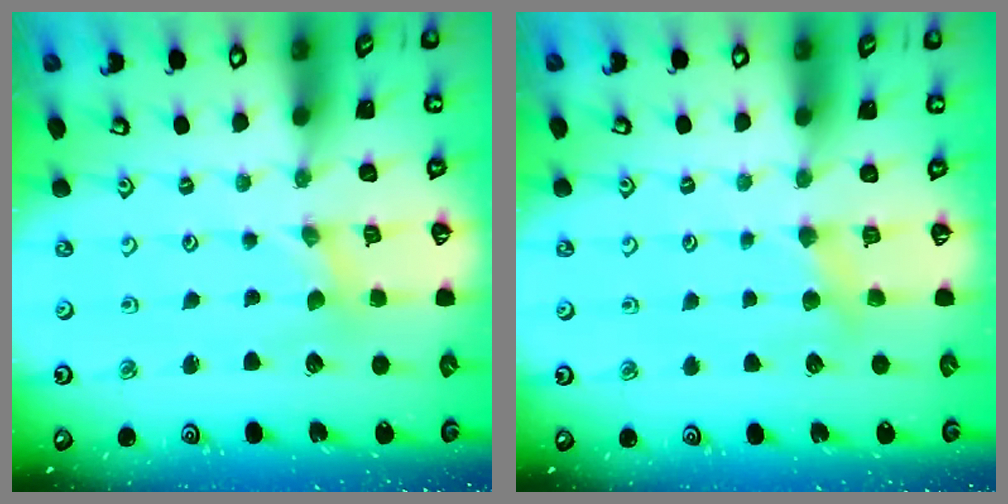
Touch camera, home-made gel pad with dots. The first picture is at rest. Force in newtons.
{"total": 5.1, "press": 5.1, "slide": 0.6}